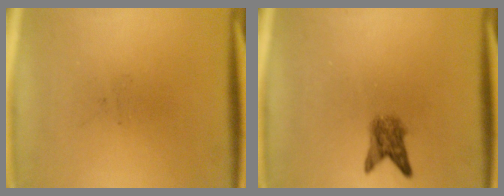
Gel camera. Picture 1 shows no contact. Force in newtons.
{"total": 3.2}